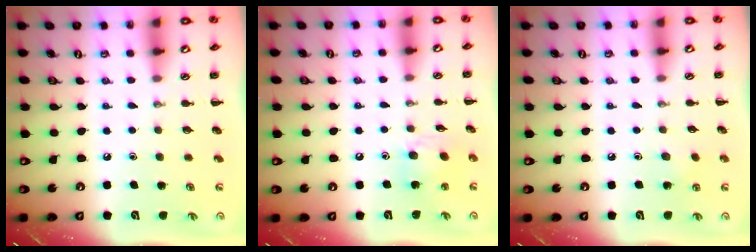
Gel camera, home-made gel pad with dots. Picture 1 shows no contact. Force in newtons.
{"total": 10.1, "press": 9.9, "slide": 1.9}
{"total": 5.6, "press": 5.4, "slide": 1.7}